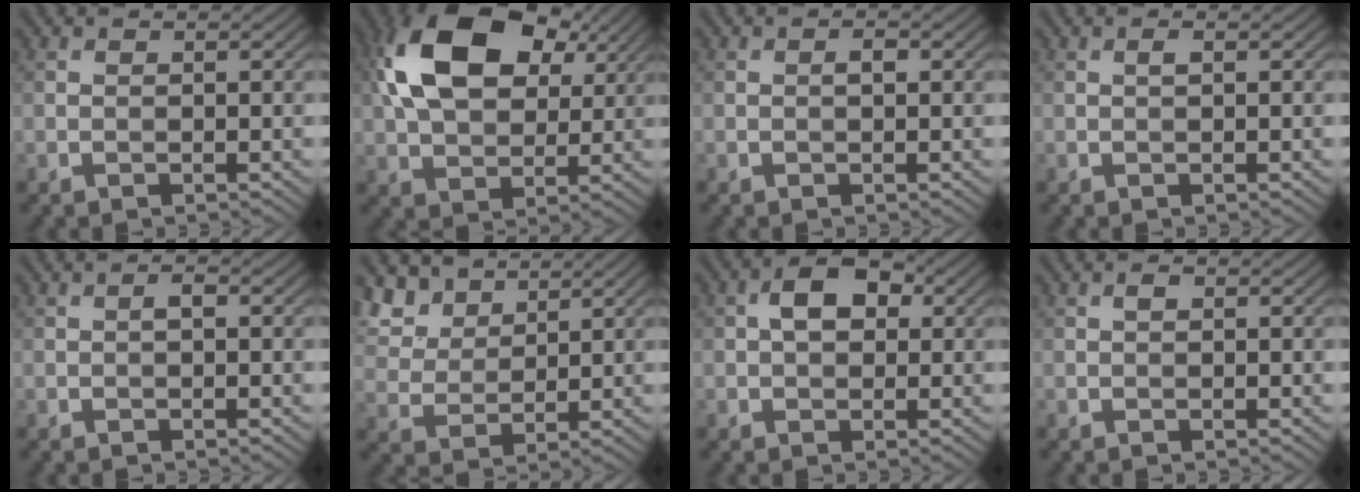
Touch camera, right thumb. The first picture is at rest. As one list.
[{"total": 15.9, "force": [5.3, 10.0, 11.1], "torque": [-0.238, 0.021, 0.099]}, {"total": 0.9, "force": [0.1, 0.4, 0.8], "torque": [-0.012, 0.002, 0.000]}, {"total": 0.7, "force": [0.2, 0.2, 0.7], "torque": [-0.013, 0.003, 0.003]}, {"total": 0.9, "force": [-0.1, 0.3, 0.9], "torque": [-0.017, 0.004, -0.002]}, {"total": 7.6, "force": [5.3, 4.1, 3.6], "torque": [-0.106, 0.008, 0.108]}, {"total": 4.8, "force": [0.9, 3.1, 3.5], "torque": [-0.060, 0.008, 0.007]}, {"total": 0.8, "force": [0.2, 0.4, 0.7], "torque": [-0.010, 0.003, 0.002]}]